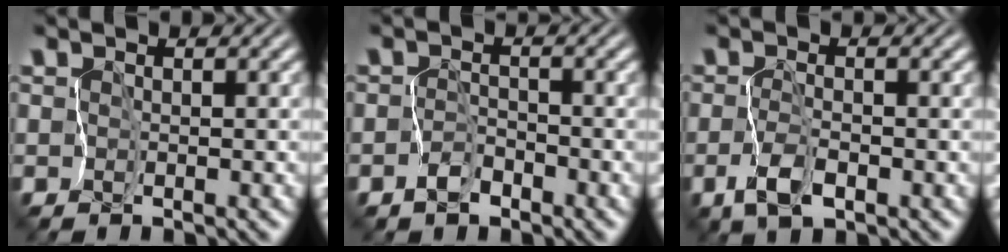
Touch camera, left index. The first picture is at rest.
{"total": 1.1, "force": [-0.9, 0.6, 0.3], "torque": [-0.005, 0.012, -0.019]}
{"total": 2.2, "force": [-0.9, 0.8, 1.8], "torque": [-0.037, 0.004, -0.017]}